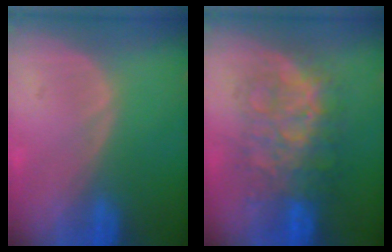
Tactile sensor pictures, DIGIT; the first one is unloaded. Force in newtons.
{"total": 8.9, "press": 8.9, "slide": 0.3}